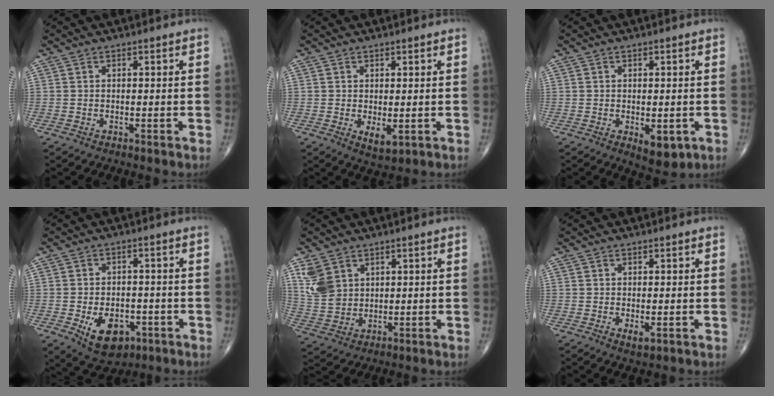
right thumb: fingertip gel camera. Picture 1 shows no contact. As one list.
[{"total": 3.1, "force": [-0.4, 1.4, 2.7], "torque": [-0.042, -0.010, -0.001]}, {"total": 4.9, "force": [-1.4, 2.5, 3.9], "torque": [-0.044, -0.009, -0.010]}, {"total": 9.4, "force": [-3.5, 5.9, 6.3], "torque": [-0.077, 0.010, -0.042]}, {"total": 7.4, "force": [3.5, 5.2, 3.8], "torque": [-0.069, -0.010, 0.086]}, {"total": 1.8, "force": [-0.3, 0.8, 1.6], "torque": [-0.028, -0.006, -0.002]}]